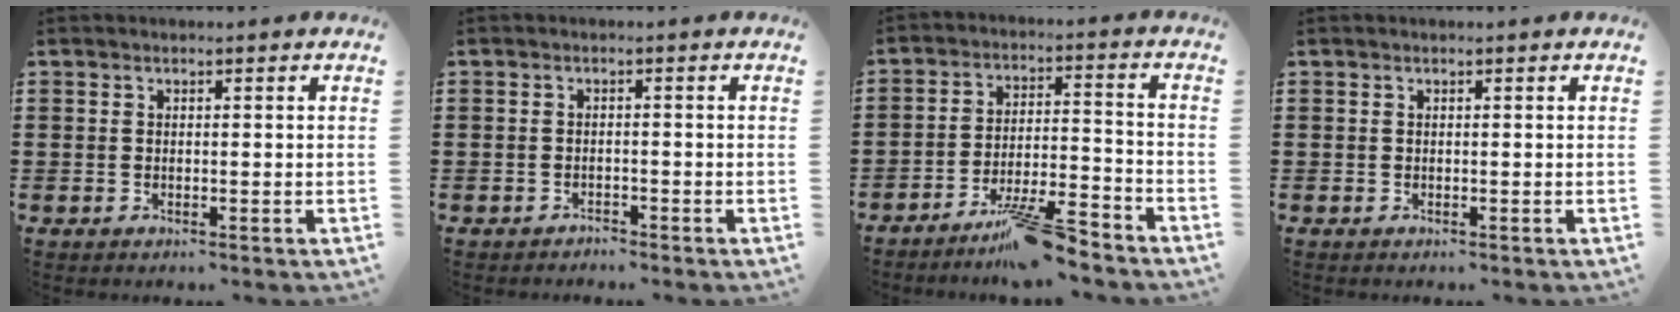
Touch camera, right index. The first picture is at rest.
{"total": 1.2, "force": [-1.2, 0.2, -0.1], "torque": [-0.003, 0.004, -0.027]}
{"total": 8.8, "force": [-7.3, 0.9, 4.7], "torque": [-0.077, 0.014, -0.135]}
{"total": 0.0}